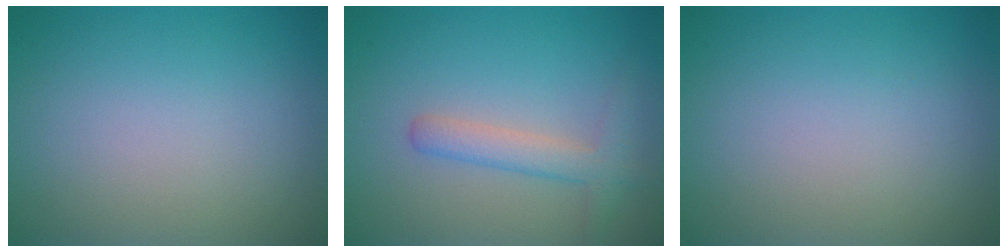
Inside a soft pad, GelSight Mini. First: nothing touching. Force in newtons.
{"total": 2.7, "press": 2.7, "slide": 0.1}
{"total": 0.0}